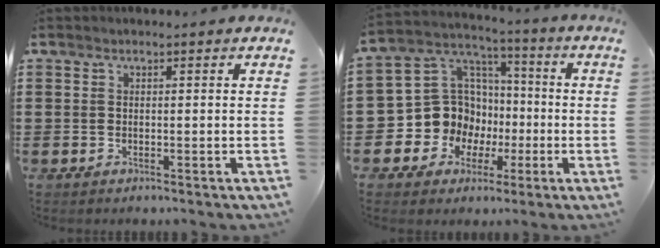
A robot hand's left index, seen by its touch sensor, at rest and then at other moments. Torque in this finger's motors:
{"motor_torque": [0.54, 0.21, 0.39, 0.08]}